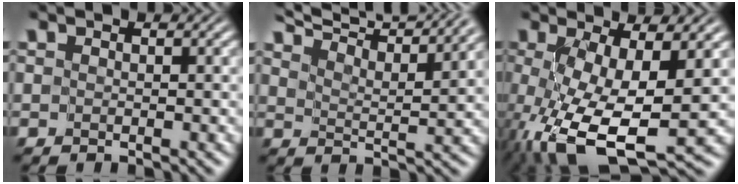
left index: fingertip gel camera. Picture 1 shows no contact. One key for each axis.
{"total": 9.1, "fx": 8.4, "fy": 1.1, "fz": 3.4, "tx": -0.057, "ty": 0.012, "tz": 0.111}
{"total": 10.6, "fx": -2.8, "fy": 3.7, "fz": 9.5, "tx": -0.190, "ty": -0.021, "tz": -0.043}